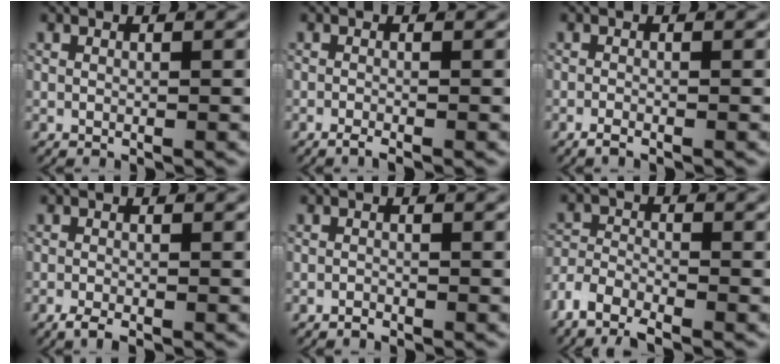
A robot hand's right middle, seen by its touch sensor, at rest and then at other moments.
{"total": 1.7, "force": [-1.5, 0.4, 0.7], "torque": [-0.011, -0.002, -0.028]}
{"total": 1.4, "force": [-1.2, 0.2, 0.5], "torque": [-0.013, -0.003, -0.023]}
{"total": 1.9, "force": [-1.6, 0.6, 0.8], "torque": [-0.016, -0.006, -0.028]}
{"total": 0.7, "force": [-0.7, -0.1, 0.0], "torque": [0.000, -0.002, -0.011]}
{"total": 3.7, "force": [-2.5, 1.9, 2.0], "torque": [-0.038, -0.002, -0.050]}